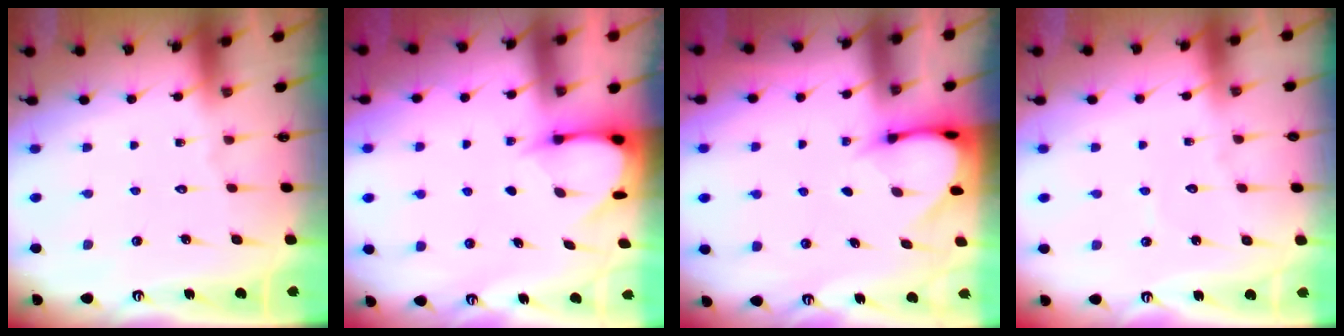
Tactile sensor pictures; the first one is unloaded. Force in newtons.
{"total": 3.7, "press": 3.6, "slide": 0.4}
{"total": 4.3, "press": 4.3, "slide": 0.5}
{"total": 2.8, "press": 2.8, "slide": 0.3}